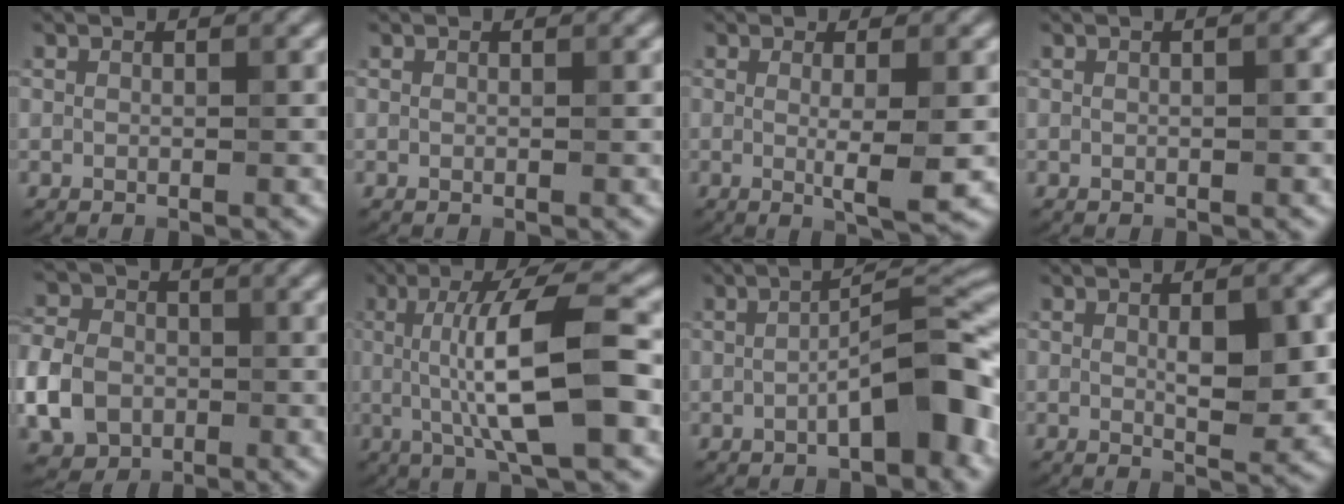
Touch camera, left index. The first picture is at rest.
{"total": 0.0}
{"total": 3.2, "force": [0.0, 0.5, 3.2], "torque": [-0.052, -0.010, 0.000]}
{"total": 1.2, "force": [0.1, 0.2, 1.1], "torque": [-0.016, 0.001, 0.002]}
{"total": 5.8, "force": [-1.5, 4.7, 3.0], "torque": [-0.069, -0.001, -0.041]}
{"total": 9.3, "force": [0.0, 1.9, 9.1], "torque": [-0.138, -0.003, 0.003]}
{"total": 7.0, "force": [-2.0, 1.7, 6.5], "torque": [-0.091, 0.019, -0.034]}
{"total": 4.3, "force": [0.4, 1.4, 4.0], "torque": [-0.064, -0.002, 0.010]}